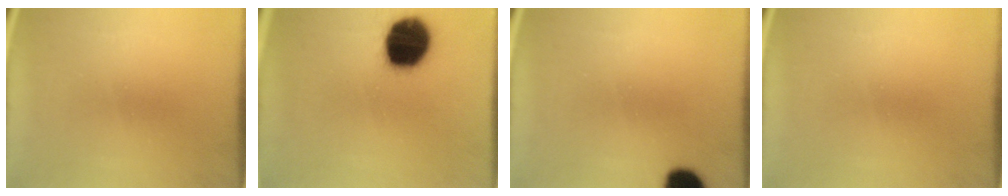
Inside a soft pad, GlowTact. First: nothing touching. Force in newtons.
{"total": 19.2}
{"total": 8.4}
{"total": 0.0}